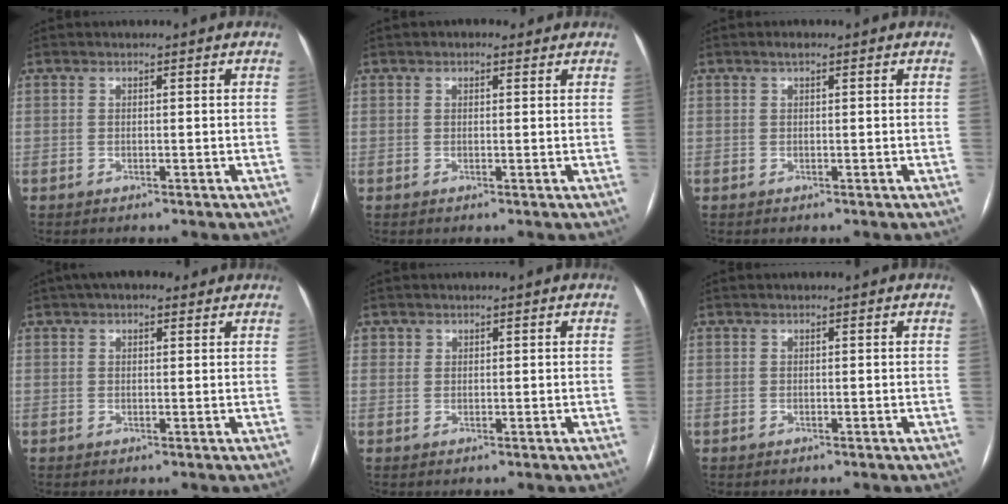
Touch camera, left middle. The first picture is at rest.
{"total": 1.9, "force": [1.3, 1.1, 0.8], "torque": [-0.016, 0.016, 0.015]}
{"total": 0.8, "force": [0.5, 0.2, 0.6], "torque": [-0.011, 0.007, 0.009]}
{"total": 5.4, "force": [3.9, 2.2, 3.0], "torque": [-0.045, 0.035, 0.061]}
{"total": 0.8, "force": [0.5, 0.6, 0.0], "torque": [0.009, 0.001, 0.007]}
{"total": 0.0}